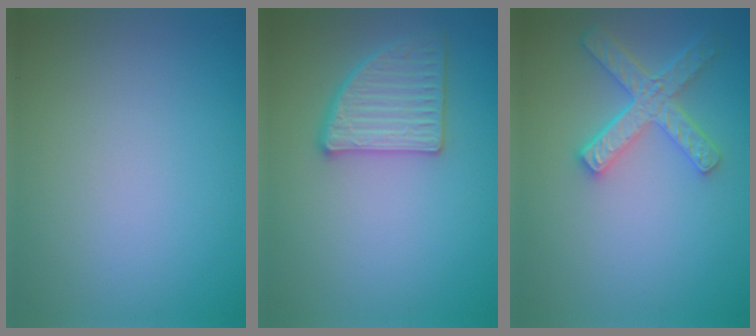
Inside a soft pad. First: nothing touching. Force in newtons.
{"total": 3.5, "press": 3.3, "slide": 1.1}
{"total": 4.3, "press": 3.5, "slide": 2.5}